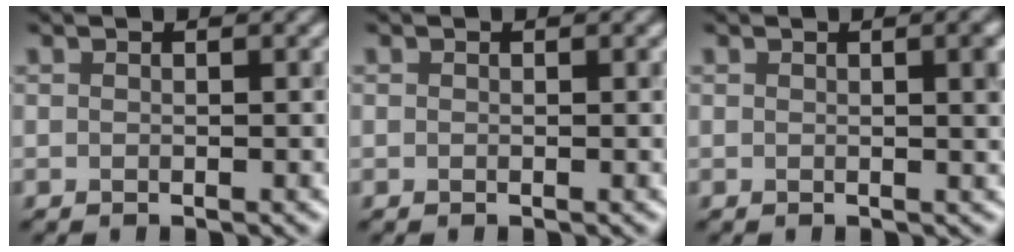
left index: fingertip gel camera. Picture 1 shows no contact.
{"total": 0.0}
{"total": 2.1, "force": [0.2, 0.5, 2.0], "torque": [-0.024, 0.000, 0.002]}